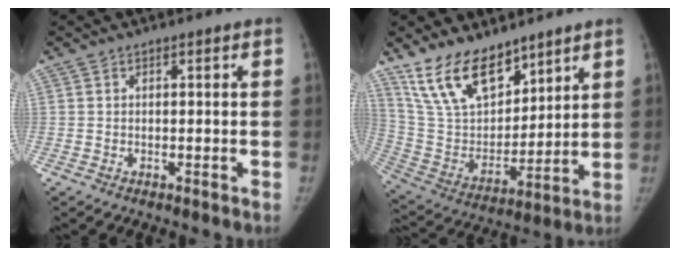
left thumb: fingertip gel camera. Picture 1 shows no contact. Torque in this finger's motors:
{"motor_torque": [1.73, 1.09, 1.09, -1.69, 0.11]}